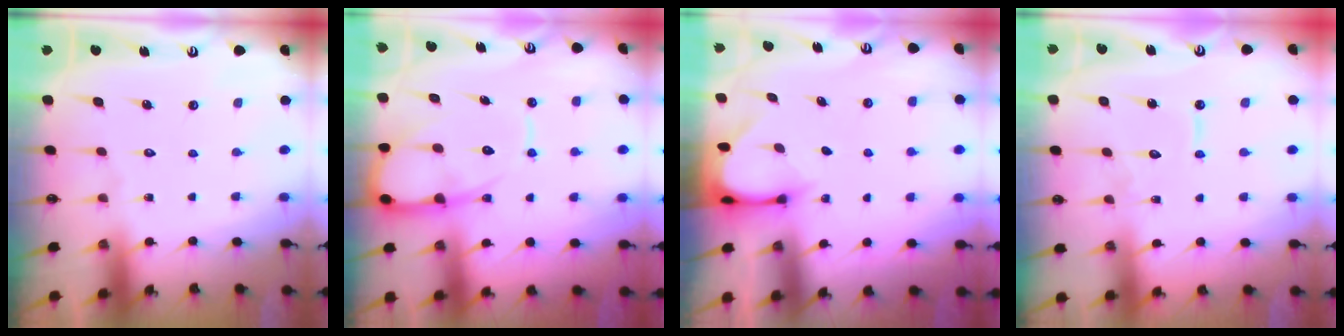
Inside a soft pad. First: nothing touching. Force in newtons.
{"total": 11.2, "press": 11.1, "slide": 1.2}
{"total": 3.4, "press": 3.4, "slide": 0.3}
{"total": 5.9, "press": 5.8, "slide": 0.5}